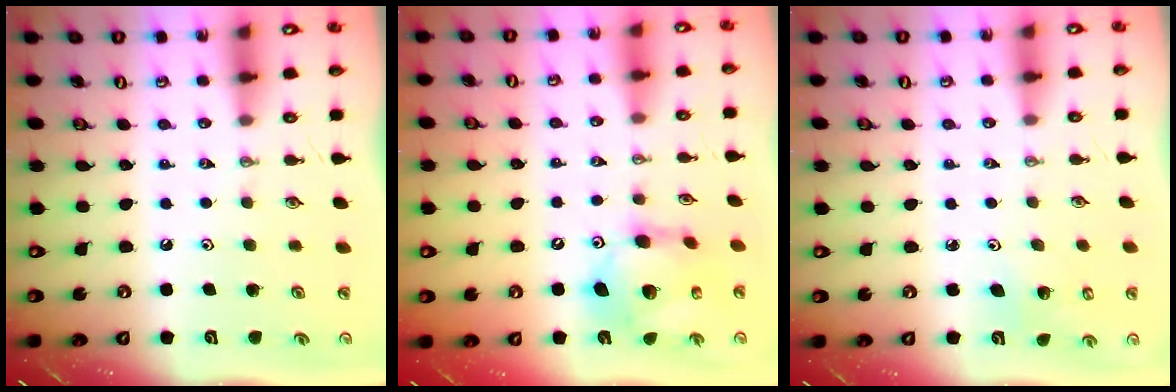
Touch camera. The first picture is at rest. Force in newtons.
{"total": 13.7, "press": 13.6, "slide": 1.4}
{"total": 4.0, "press": 3.9, "slide": 0.8}